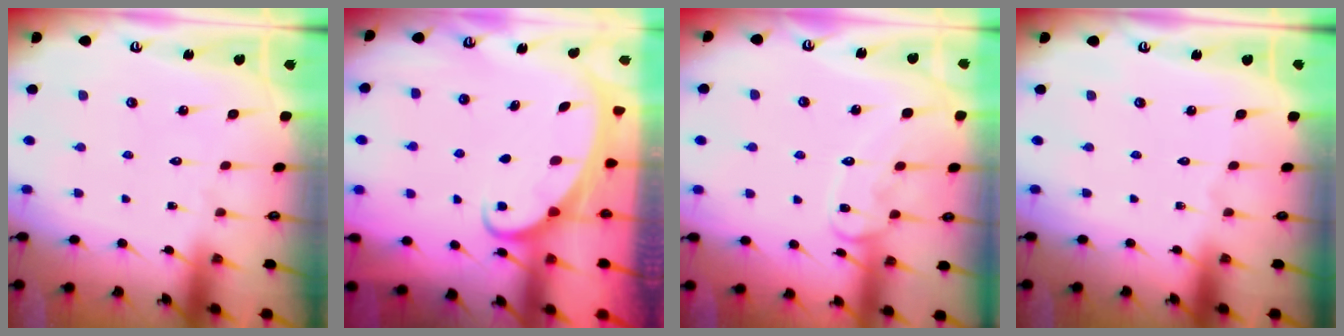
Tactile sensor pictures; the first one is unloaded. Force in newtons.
{"total": 2.4, "press": 2.3, "slide": 0.3}
{"total": 11.4, "press": 11.4, "slide": 1.0}
{"total": 0.0}